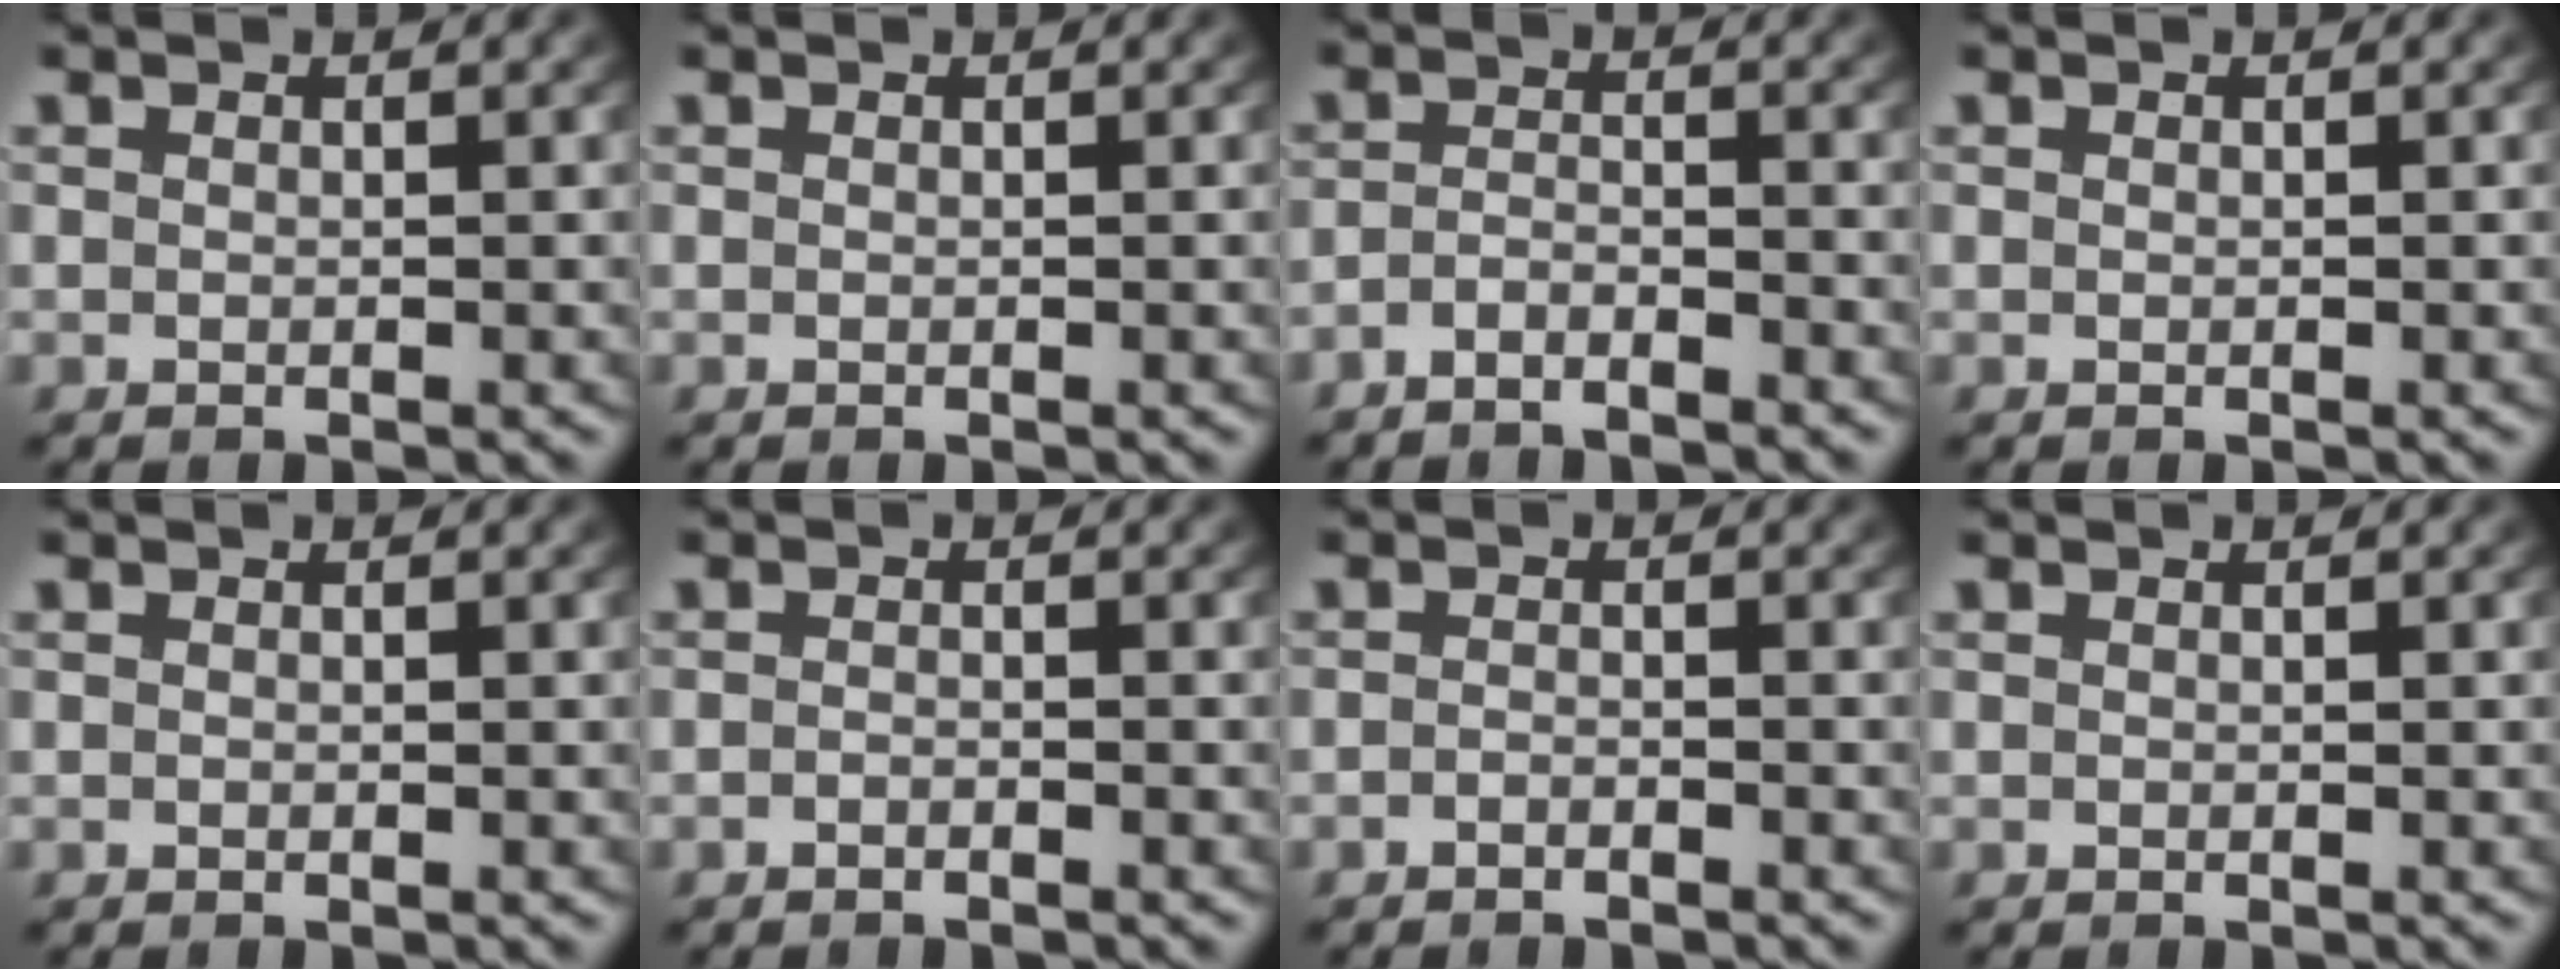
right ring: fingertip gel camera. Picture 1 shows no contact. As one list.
[{"total": 0.0}, {"total": 2.8, "force": [-2.6, 0.7, 0.5], "torque": [-0.009, -0.010, -0.044]}, {"total": 0.0}, {"total": 0.0}, {"total": 0.9, "force": [-0.8, -0.1, 0.1], "torque": [-0.007, -0.005, -0.014]}, {"total": 1.1, "force": [-1.1, 0.1, 0.1], "torque": [-0.006, -0.006, -0.020]}, {"total": 0.0}]